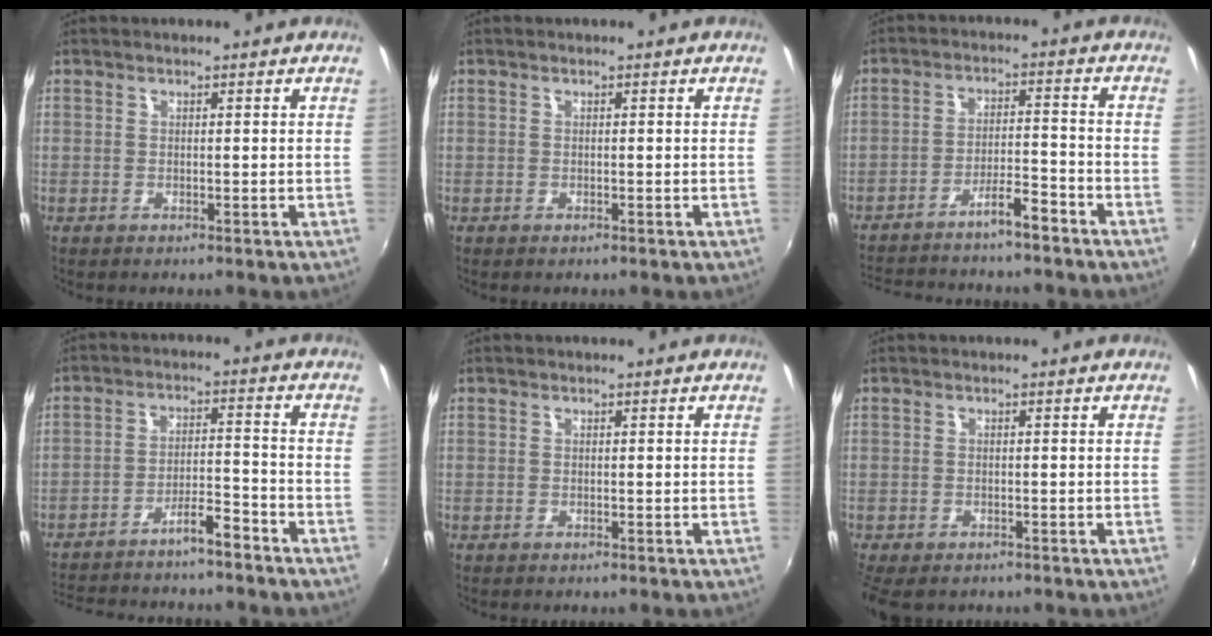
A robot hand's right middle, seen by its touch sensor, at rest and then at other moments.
{"total": 0.0}
{"total": 8.9, "force": [-7.8, 1.1, 4.1], "torque": [-0.087, 0.023, -0.126]}
{"total": 9.6, "force": [-8.6, 1.2, 4.1], "torque": [-0.088, 0.028, -0.139]}
{"total": 0.0}
{"total": 4.6, "force": [-3.2, 2.3, 2.5], "torque": [-0.057, -0.020, -0.051]}